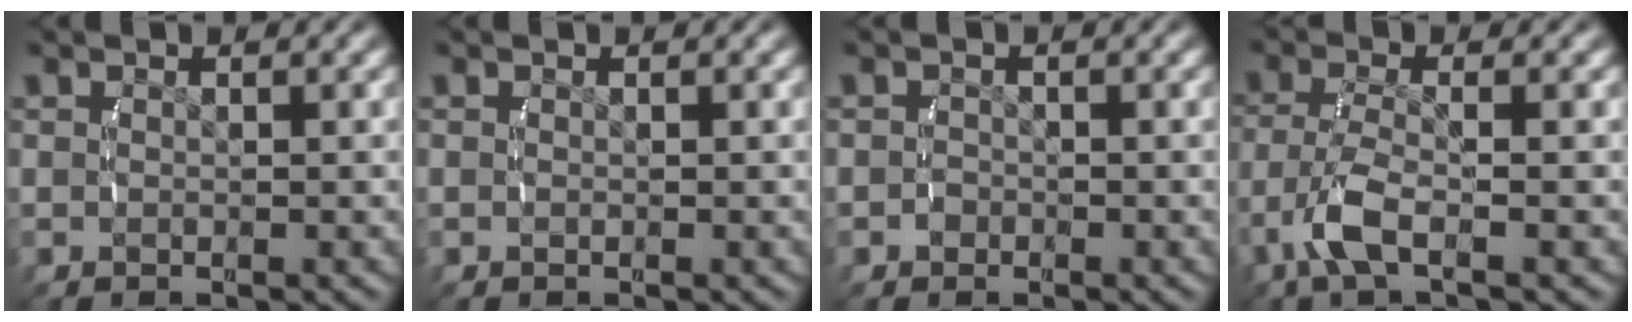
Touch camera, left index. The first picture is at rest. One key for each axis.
{"total": 0.0}
{"total": 0.6, "fx": -0.6, "fy": 0.1, "fz": -0.2, "tx": 0.002, "ty": -0.008, "tz": -0.007}
{"total": 3.3, "fx": -1.1, "fy": 0.8, "fz": 3.0, "tx": -0.084, "ty": -0.020, "tz": -0.008}